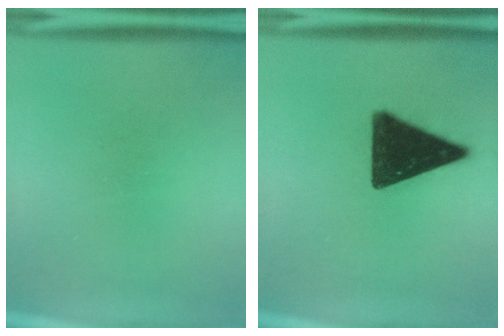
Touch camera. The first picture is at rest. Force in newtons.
{"total": 16.0}